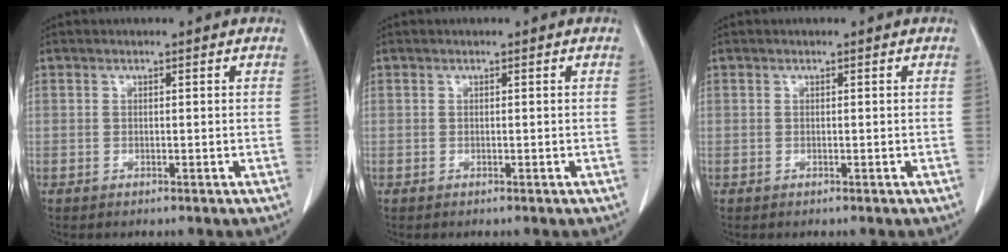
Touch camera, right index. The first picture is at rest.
{"total": 0.0}
{"total": 0.0}